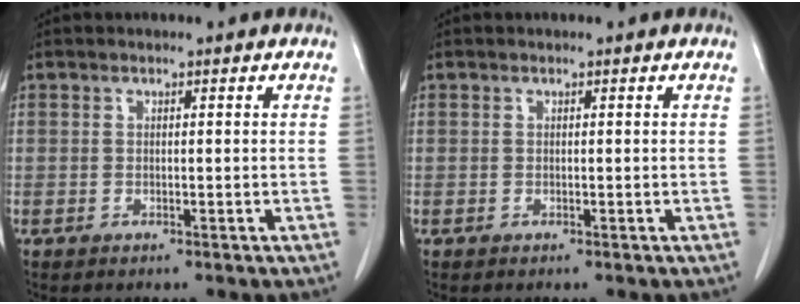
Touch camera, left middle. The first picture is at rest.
{"total": 0.0}